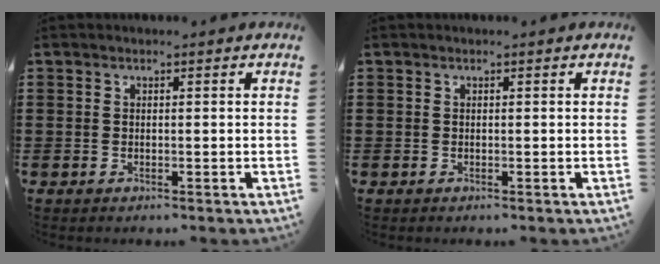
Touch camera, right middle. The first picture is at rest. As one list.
[{"total": 0.0}]